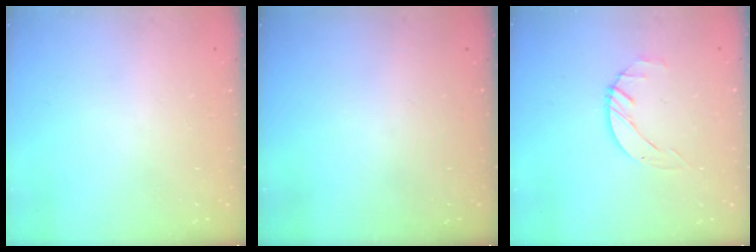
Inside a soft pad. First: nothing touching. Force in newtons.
{"total": 0.0}
{"total": 2.0, "press": 2.0, "slide": 0.3}